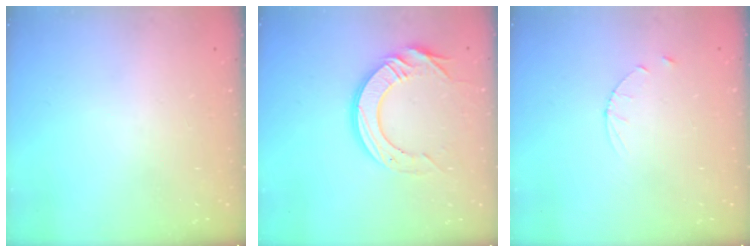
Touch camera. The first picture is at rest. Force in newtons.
{"total": 14.2, "press": 14.1, "slide": 1.5}
{"total": 3.0, "press": 2.9, "slide": 0.4}